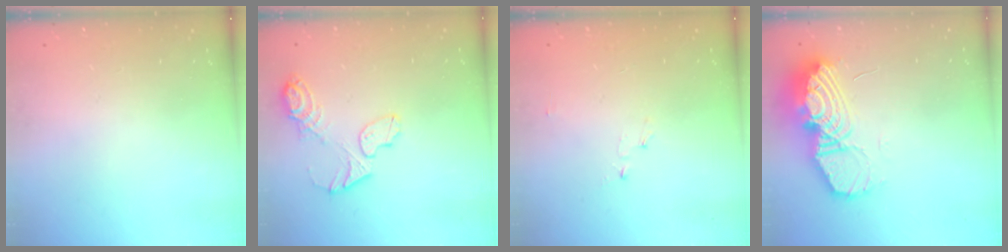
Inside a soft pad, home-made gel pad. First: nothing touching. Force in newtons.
{"total": 9.5, "press": 9.5, "slide": 1.0}
{"total": 2.8, "press": 2.8, "slide": 0.3}
{"total": 17.8, "press": 17.7, "slide": 1.8}